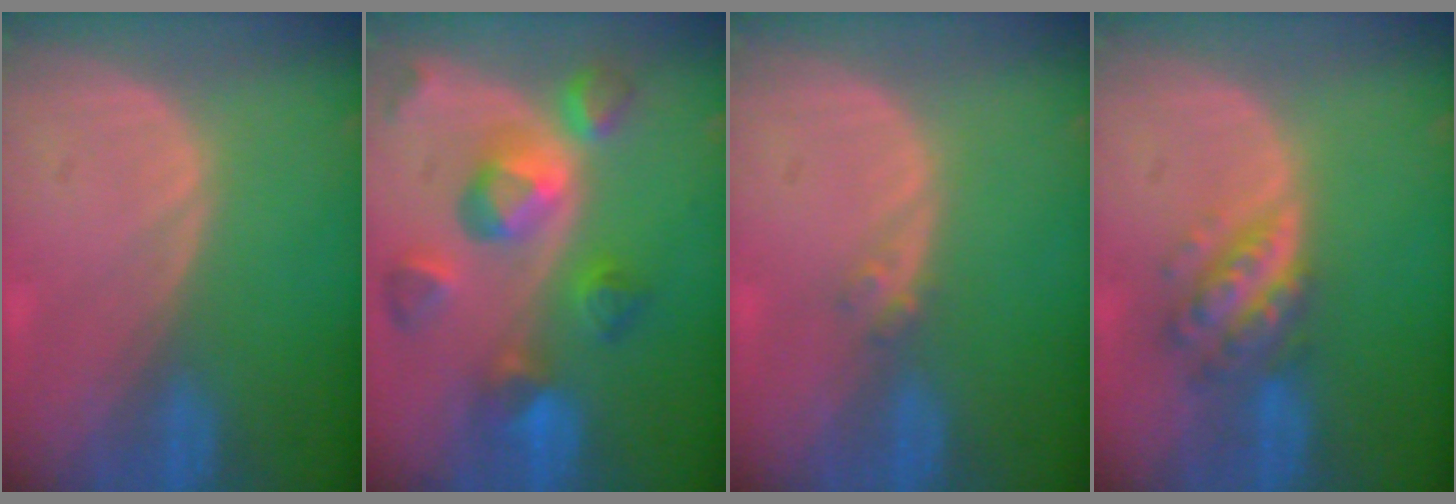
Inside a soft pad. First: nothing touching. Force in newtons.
{"total": 10.4, "press": 9.2, "slide": 4.9}
{"total": 1.4, "press": 1.2, "slide": 0.7}
{"total": 6.0, "press": 5.5, "slide": 2.5}